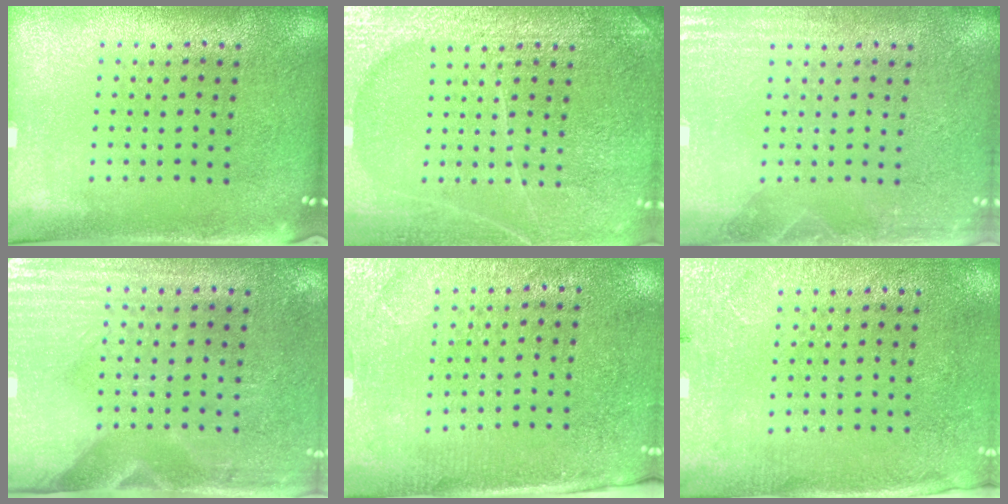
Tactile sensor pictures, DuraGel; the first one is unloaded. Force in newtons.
{"total": 4.9, "press": 4.9, "slide": 0.5}
{"total": 2.9, "press": 2.9, "slide": 0.5}
{"total": 2.9, "press": 2.6, "slide": 1.5}
{"total": 2.9, "press": 2.7, "slide": 1.1}
{"total": 2.7, "press": 2.2, "slide": 1.5}